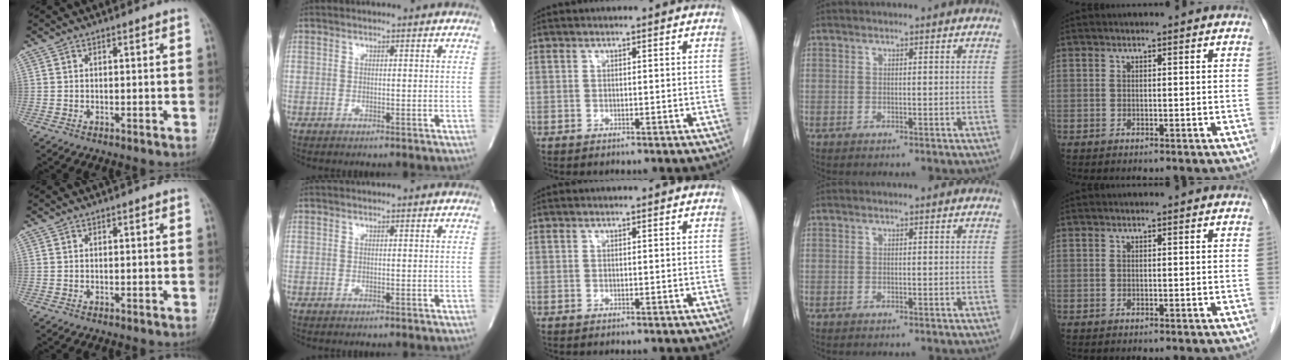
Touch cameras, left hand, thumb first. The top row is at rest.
{}